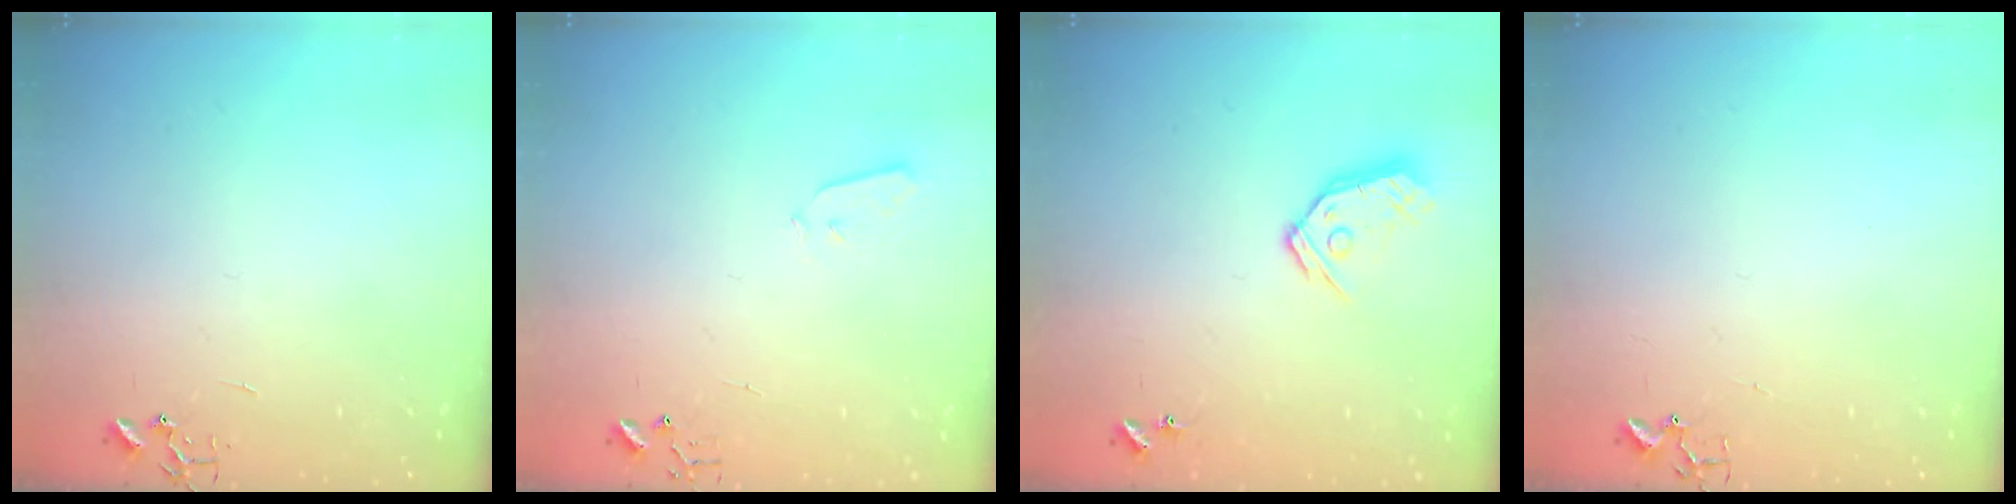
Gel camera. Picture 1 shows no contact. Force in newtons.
{"total": 3.0, "press": 2.9, "slide": 0.7}
{"total": 9.9, "press": 9.9, "slide": 0.8}
{"total": 1.9, "press": 1.9, "slide": 0.2}